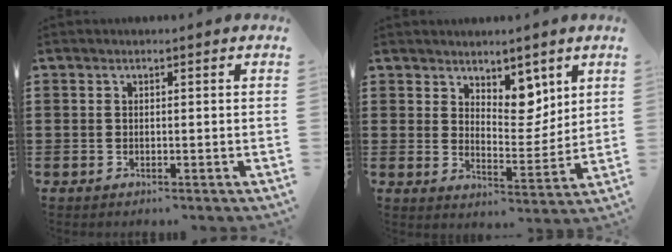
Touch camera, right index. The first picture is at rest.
{"total": 6.2, "force": [4.6, 3.5, 2.3], "torque": [-0.040, -0.020, 0.081]}